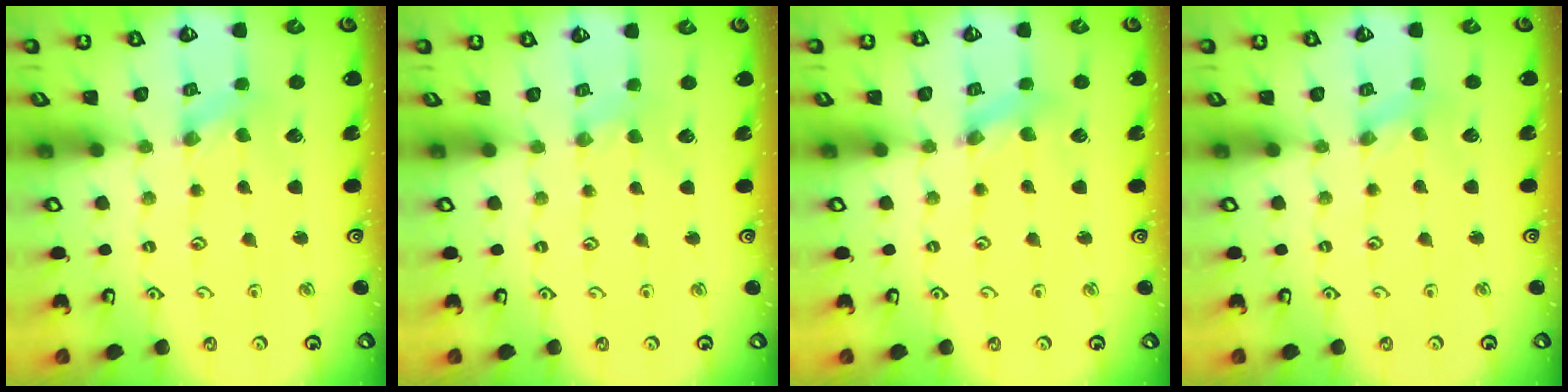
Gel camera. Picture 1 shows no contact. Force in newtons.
{"total": 1.2, "press": 1.2, "slide": 0.3}
{"total": 2.5, "press": 2.5, "slide": 0.3}
{"total": 0.0}